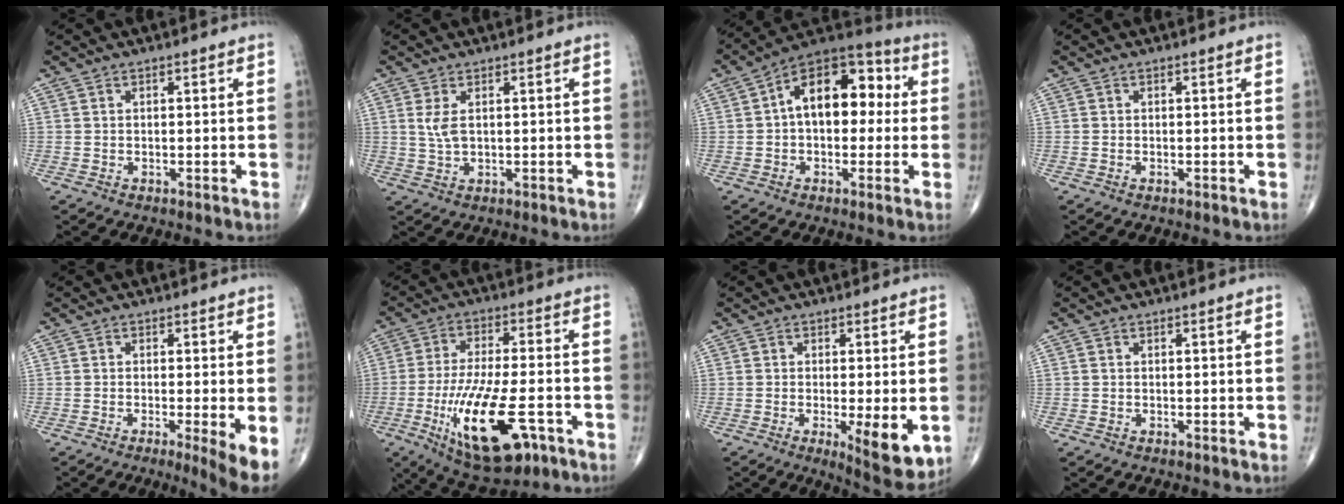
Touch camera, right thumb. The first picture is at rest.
{"total": 3.2, "force": [0.9, 1.5, 2.7], "torque": [-0.056, -0.002, 0.023]}
{"total": 15.5, "force": [1.8, 9.4, 12.2], "torque": [-0.144, 0.043, 0.013]}
{"total": 0.0}
{"total": 5.3, "force": [-1.5, 0.5, 5.1], "torque": [-0.085, -0.018, -0.029]}
{"total": 18.4, "force": [-7.0, 6.8, 15.6], "torque": [-0.290, 0.007, -0.103]}
{"total": 8.6, "force": [-2.0, 2.4, 8.0], "torque": [-0.115, -0.024, -0.026]}
{"total": 0.0}